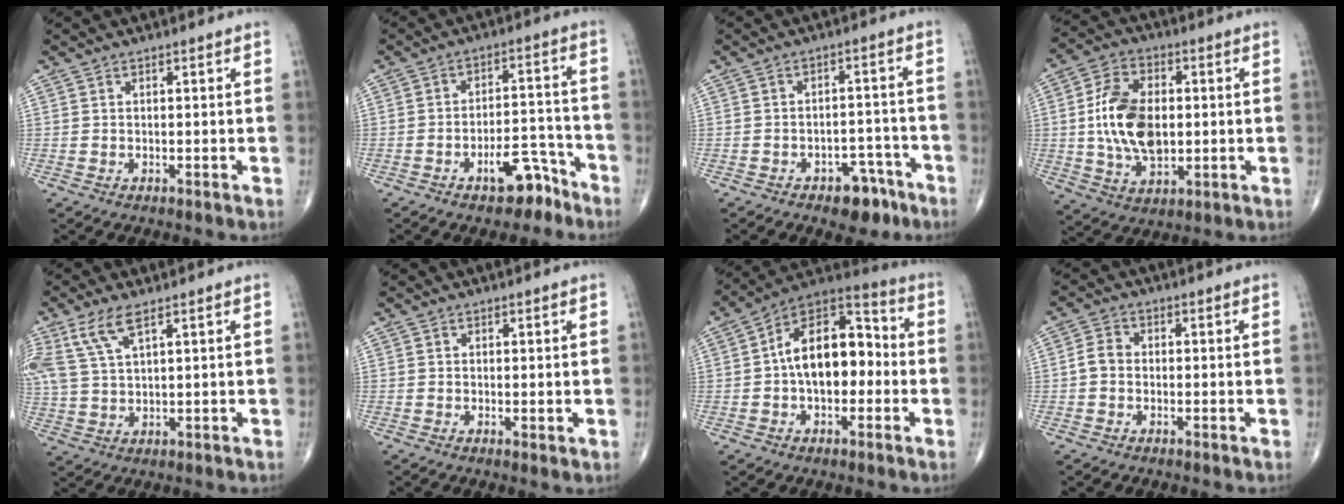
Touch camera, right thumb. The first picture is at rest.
{"total": 8.1, "force": [-5.5, 3.7, 4.7], "torque": [-0.047, 0.057, -0.081]}
{"total": 7.0, "force": [-4.5, 3.9, 3.7], "torque": [-0.020, 0.039, -0.061]}
{"total": 14.6, "force": [0.5, 9.1, 11.5], "torque": [-0.197, 0.005, 0.012]}
{"total": 7.6, "force": [4.3, 2.6, 5.8], "torque": [-0.143, -0.003, 0.095]}
{"total": 0.9, "force": [0.0, 0.2, 0.8], "torque": [-0.013, -0.005, -0.001]}
{"total": 16.2, "force": [-0.6, 9.5, 13.0], "torque": [-0.179, 0.047, -0.023]}
{"total": 3.0, "force": [-0.5, 2.4, 1.8], "torque": [-0.029, 0.010, -0.017]}